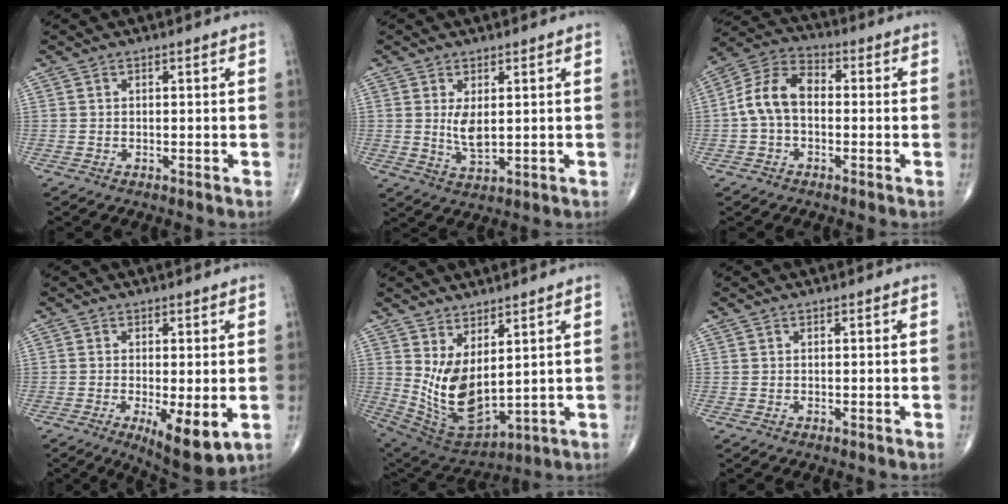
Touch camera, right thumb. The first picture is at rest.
{"total": 4.6, "force": [0.9, 2.0, 4.1], "torque": [-0.070, -0.016, 0.025]}
{"total": 9.5, "force": [-0.6, 6.2, 7.2], "torque": [-0.129, 0.032, -0.025]}
{"total": 8.8, "force": [-2.2, 2.9, 8.0], "torque": [-0.123, -0.024, -0.030]}
{"total": 12.4, "force": [2.9, 5.8, 10.5], "torque": [-0.190, -0.039, 0.084]}
{"total": 0.0}